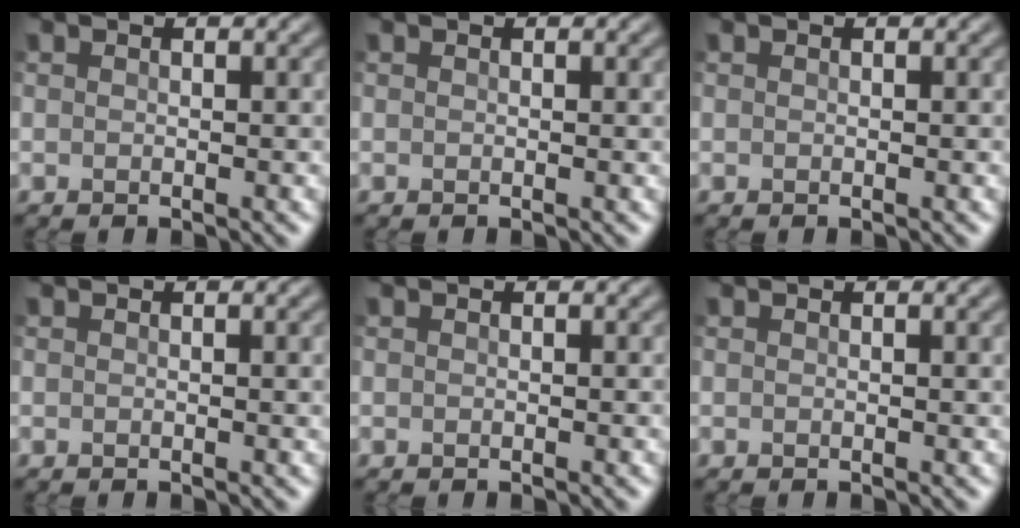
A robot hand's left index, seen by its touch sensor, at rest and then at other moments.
{"total": 0.0}
{"total": 0.0}
{"total": 1.0, "force": [0.2, 0.2, 1.0], "torque": [-0.009, 0.004, 0.001]}
{"total": 0.0}
{"total": 0.9, "force": [0.4, 0.2, 0.8], "torque": [-0.008, 0.005, 0.005]}